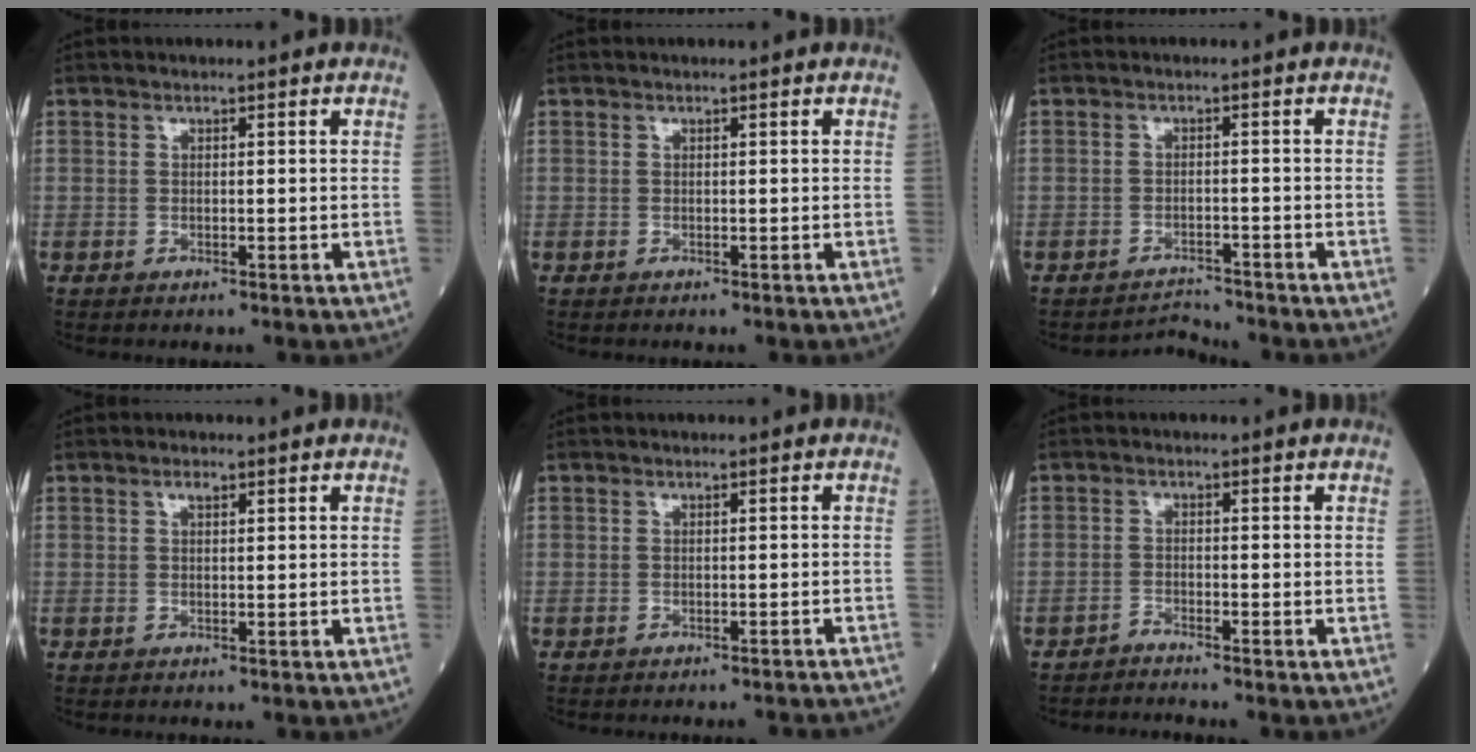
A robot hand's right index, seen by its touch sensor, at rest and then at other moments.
{"total": 0.0}
{"total": 2.5, "force": [-2.3, -0.4, -1.1], "torque": [0.020, -0.007, -0.032]}
{"total": 0.8, "force": [0.4, 0.3, 0.6], "torque": [-0.014, 0.004, 0.008]}
{"total": 5.0, "force": [-4.9, 0.2, 1.1], "torque": [-0.019, -0.013, -0.047]}
{"total": 1.8, "force": [-1.6, -0.6, -0.2], "torque": [0.007, -0.004, -0.032]}